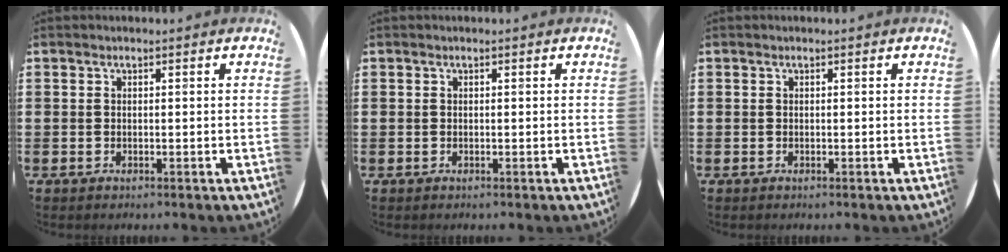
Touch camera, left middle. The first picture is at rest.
{"total": 0.0}
{"total": 0.0}